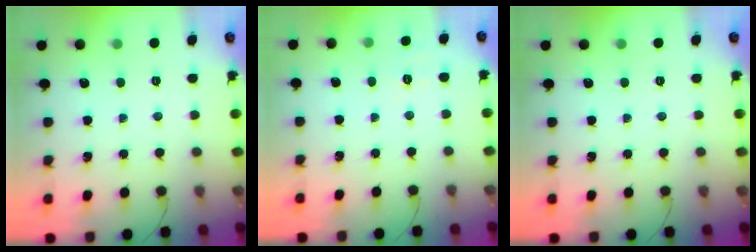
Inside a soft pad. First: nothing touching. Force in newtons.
{"total": 2.0, "press": 0.4, "slide": 1.9}
{"total": 0.0}